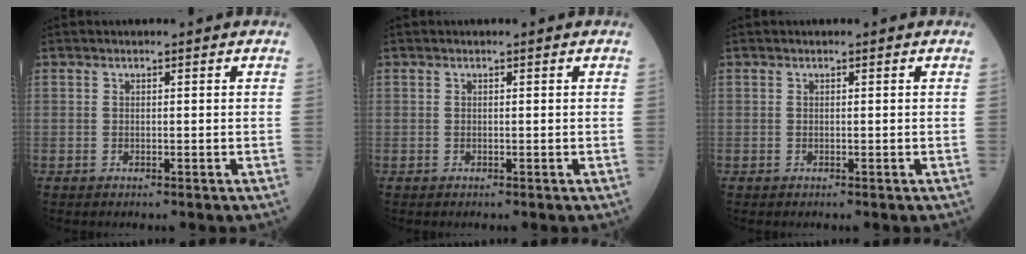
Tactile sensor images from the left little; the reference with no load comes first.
{"total": 0.0}
{"total": 0.0}